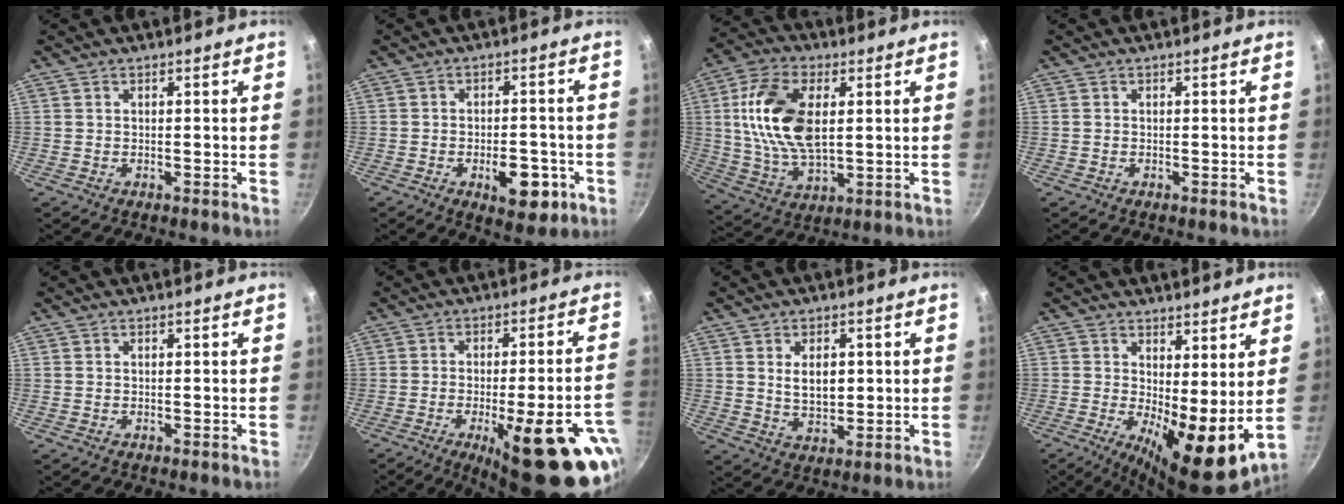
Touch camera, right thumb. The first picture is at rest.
{"total": 9.4, "force": [-3.4, 5.1, 7.2], "torque": [-0.062, 0.014, -0.039]}
{"total": 16.7, "force": [3.1, 9.2, 13.6], "torque": [-0.249, -0.004, 0.059]}
{"total": 0.0}
{"total": 0.0}
{"total": 24.1, "force": [-10.8, 7.2, 20.3], "torque": [-0.209, 0.028, -0.138]}
{"total": 6.8, "force": [1.3, 4.2, 5.2], "torque": [-0.070, -0.013, 0.028]}
{"total": 12.5, "force": [1.6, 4.7, 11.5], "torque": [-0.158, -0.031, 0.028]}